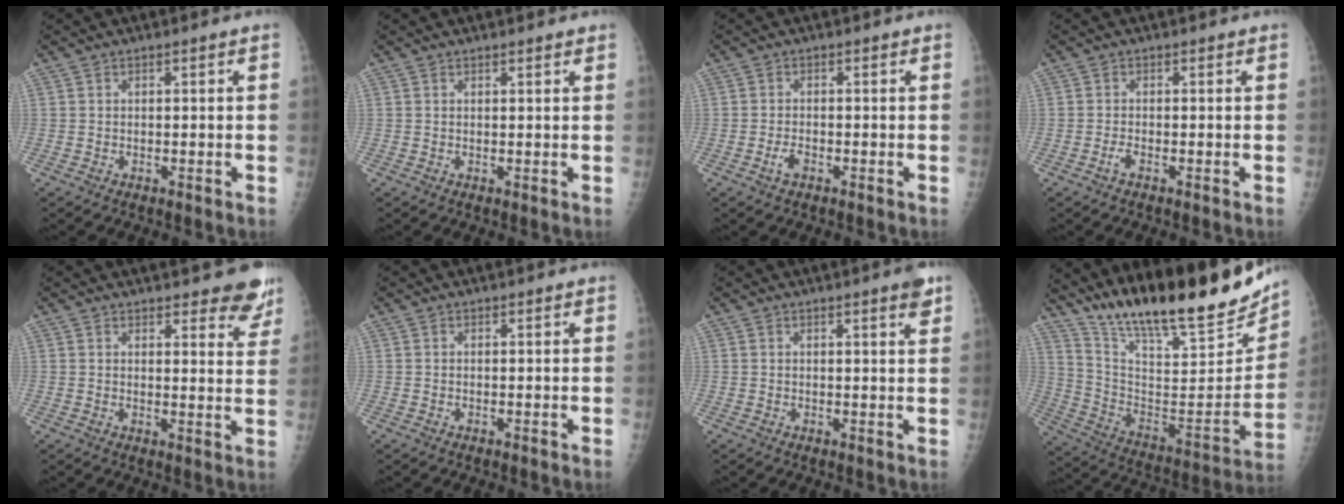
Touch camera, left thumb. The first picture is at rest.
{"total": 1.4, "force": [1.2, 0.4, 0.5], "torque": [-0.002, -0.001, 0.015]}
{"total": 1.9, "force": [-1.0, 1.0, 1.3], "torque": [-0.029, 0.002, -0.020]}
{"total": 1.1, "force": [-0.6, 0.4, 0.8], "torque": [-0.017, 0.000, -0.014]}
{"total": 8.0, "force": [6.9, 2.6, 3.2], "torque": [-0.001, -0.040, 0.069]}
{"total": 0.0}
{"total": 2.6, "force": [1.8, 0.2, 1.9], "torque": [-0.024, -0.010, 0.020]}
{"total": 28.4, "force": [22.7, 6.2, 16.0], "torque": [-0.232, -0.105, 0.358]}